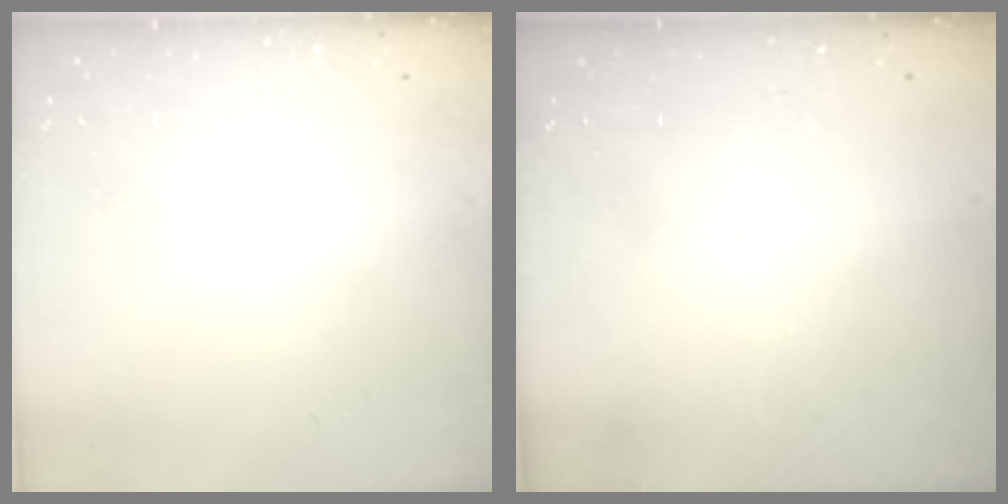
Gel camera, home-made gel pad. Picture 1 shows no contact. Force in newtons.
{"total": 0.0}